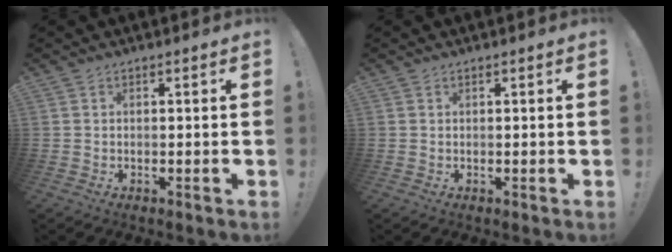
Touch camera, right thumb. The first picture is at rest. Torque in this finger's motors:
{"motor_torque": [0.06, -0.03, -0.02, 0.12, -0.04]}